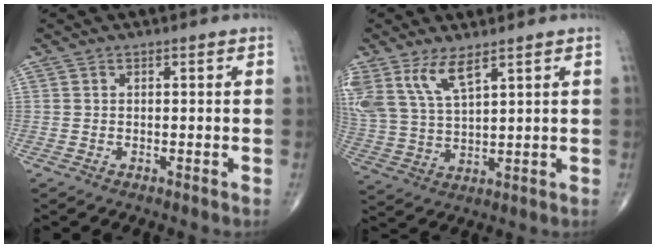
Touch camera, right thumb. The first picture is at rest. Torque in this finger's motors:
{"motor_torque": [0.10, 0.16, 0.55, 0.43, 0.09]}